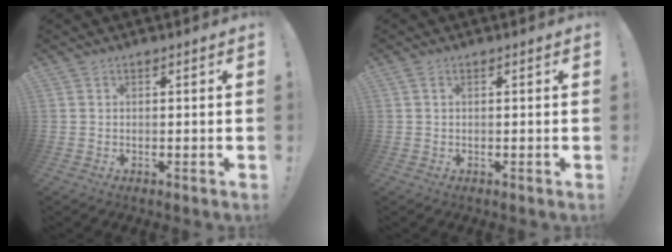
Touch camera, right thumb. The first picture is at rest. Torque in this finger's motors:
{"motor_torque": [-0.24, 0.14, 0.02, 0.14, 0.09]}